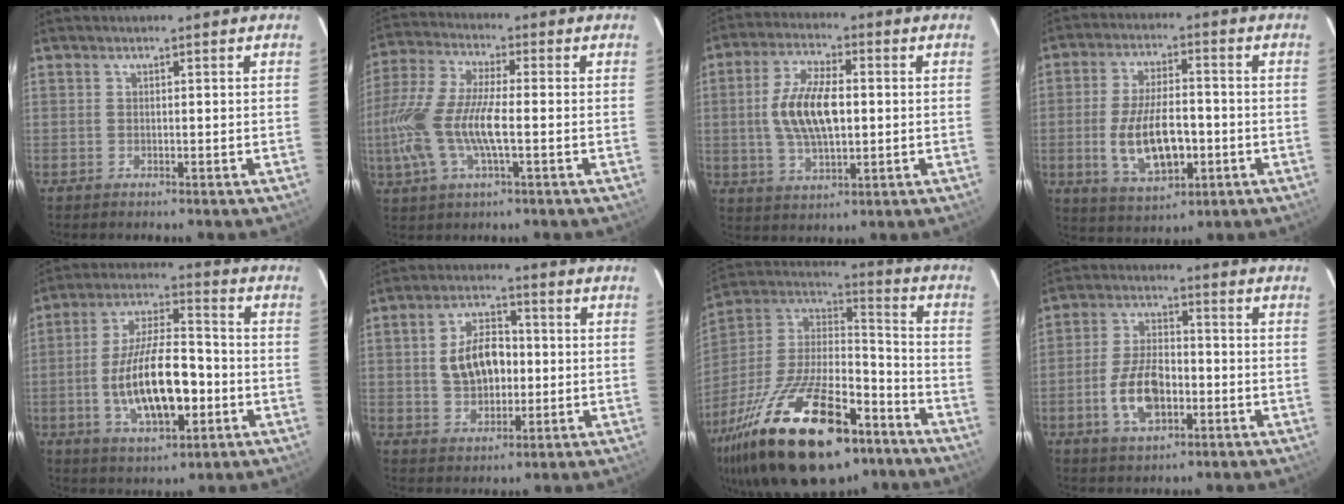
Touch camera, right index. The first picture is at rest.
{"total": 15.8, "force": [-2.7, 4.7, 14.8], "torque": [-0.306, -0.004, -0.056]}
{"total": 11.7, "force": [0.3, 5.2, 10.5], "torque": [-0.207, 0.007, 0.007]}
{"total": 12.8, "force": [-2.8, 5.7, 11.1], "torque": [-0.218, -0.009, -0.038]}
{"total": 16.5, "force": [-3.9, 6.5, 14.6], "torque": [-0.280, 0.002, -0.060]}
{"total": 9.8, "force": [0.3, 6.2, 7.6], "torque": [-0.145, 0.020, 0.014]}
{"total": 32.3, "force": [-19.7, 13.7, 21.7], "torque": [-0.420, -0.022, -0.306]}
{"total": 10.4, "force": [-3.3, 5.5, 8.2], "torque": [-0.168, 0.005, -0.053]}